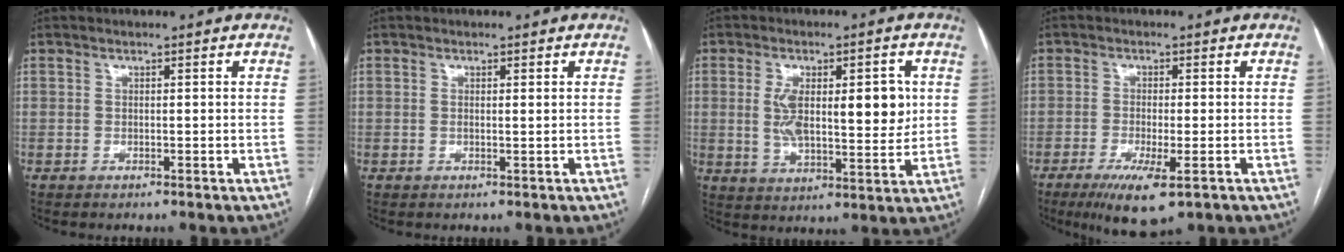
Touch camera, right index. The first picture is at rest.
{"total": 0.7, "force": [0.2, 0.0, 0.7], "torque": [-0.016, -0.001, 0.004]}
{"total": 12.6, "force": [2.0, 4.8, 11.5], "torque": [-0.187, 0.007, 0.039]}
{"total": 7.5, "force": [-3.9, 1.5, 6.2], "torque": [-0.109, -0.020, -0.061]}